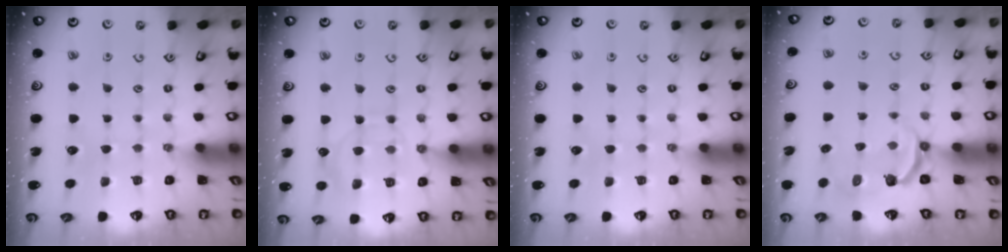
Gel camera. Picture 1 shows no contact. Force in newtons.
{"total": 9.9, "press": 9.8, "slide": 1.2}
{"total": 0.0}
{"total": 4.1, "press": 2.4, "slide": 3.3}